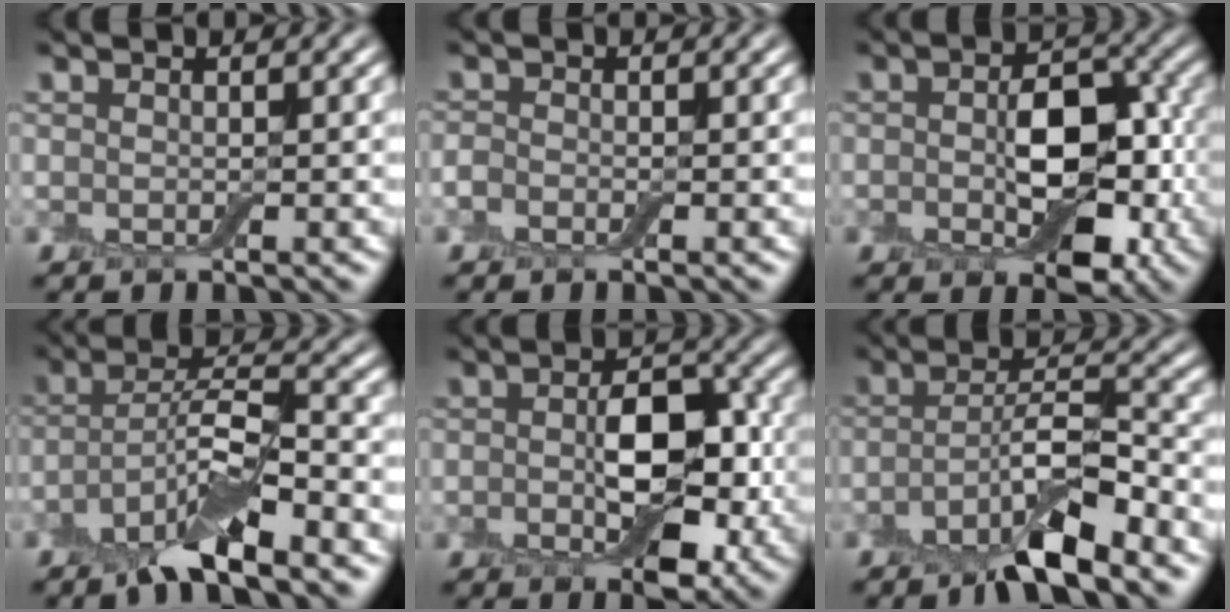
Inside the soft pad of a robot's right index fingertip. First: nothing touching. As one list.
[{"total": 0.8, "force": [-0.6, 0.6, 0.1], "torque": [-0.003, 0.005, -0.015]}, {"total": 7.4, "force": [-1.0, 4.4, 5.9], "torque": [-0.087, 0.007, -0.017]}, {"total": 6.9, "force": [-4.2, 1.9, 5.2], "torque": [-0.092, 0.011, -0.086]}, {"total": 6.3, "force": [-0.9, 3.5, 5.2], "torque": [-0.075, 0.005, -0.015]}, {"total": 6.4, "force": [-4.0, 1.6, 4.8], "torque": [-0.079, 0.010, -0.075]}]